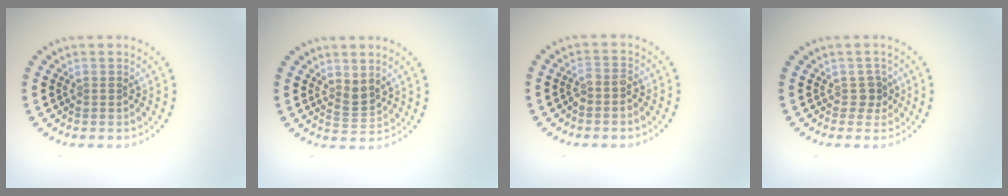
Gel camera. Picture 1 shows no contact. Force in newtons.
{"total": 1.8, "press": 1.5, "slide": 1.1}
{"total": 1.2, "press": 0.9, "slide": 0.8}
{"total": 1.3, "press": 1.0, "slide": 0.8}